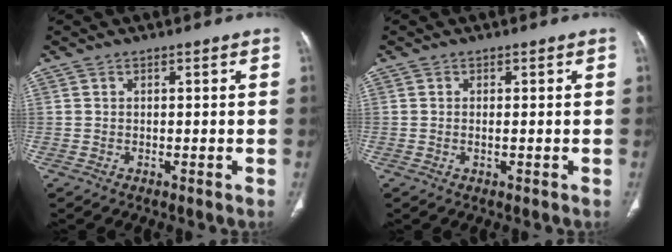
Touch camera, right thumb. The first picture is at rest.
{"total": 0.7, "force": [-0.1, 0.2, 0.7], "torque": [-0.017, 0.000, -0.001]}